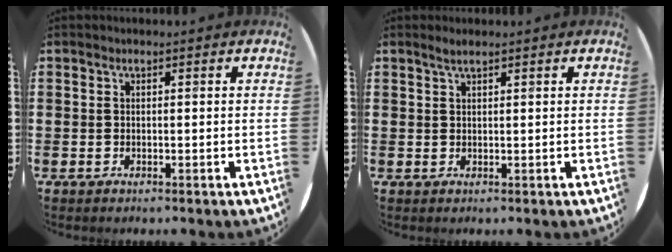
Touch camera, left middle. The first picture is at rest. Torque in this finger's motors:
{"motor_torque": [0.33, -0.24, 0.00, 0.00]}